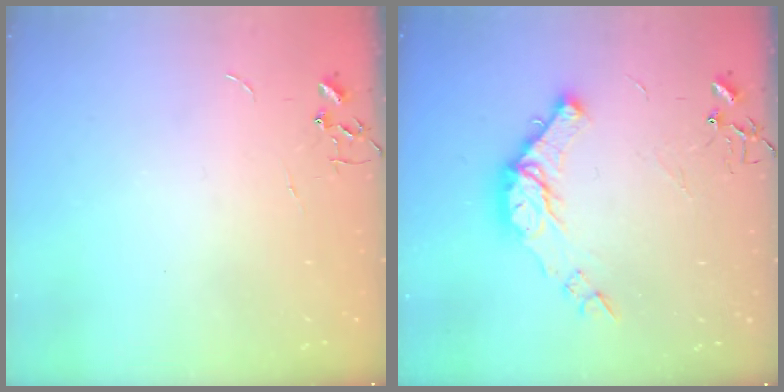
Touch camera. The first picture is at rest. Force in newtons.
{"total": 13.5, "press": 13.5, "slide": 1.2}